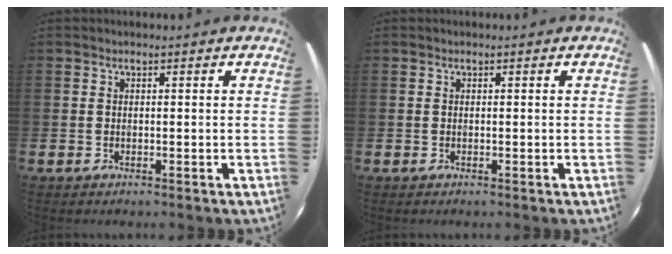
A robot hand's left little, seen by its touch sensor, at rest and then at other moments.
{"total": 0.0}